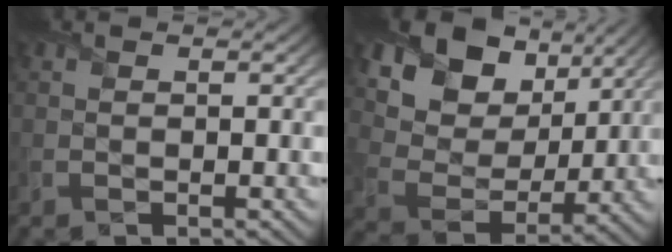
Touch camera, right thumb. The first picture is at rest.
{"total": 14.0, "force": [8.0, 9.1, 6.9], "torque": [-0.169, 0.021, 0.136]}